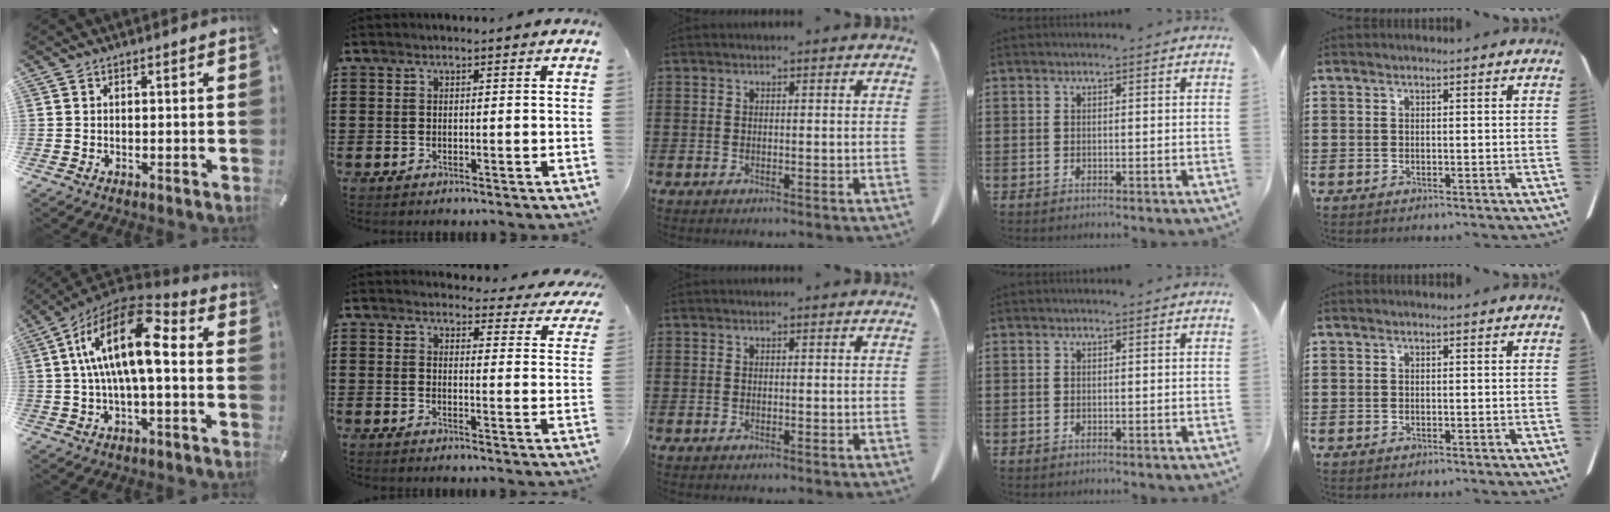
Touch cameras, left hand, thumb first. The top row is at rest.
{"thumb": {"total": 17.7, "force": [2.5, 7.4, 15.9], "torque": [-0.305, -0.012, 0.037]}, "index": {"total": 3.8, "force": [3.7, 0.5, 0.8], "torque": [-0.019, -0.026, 0.062]}}